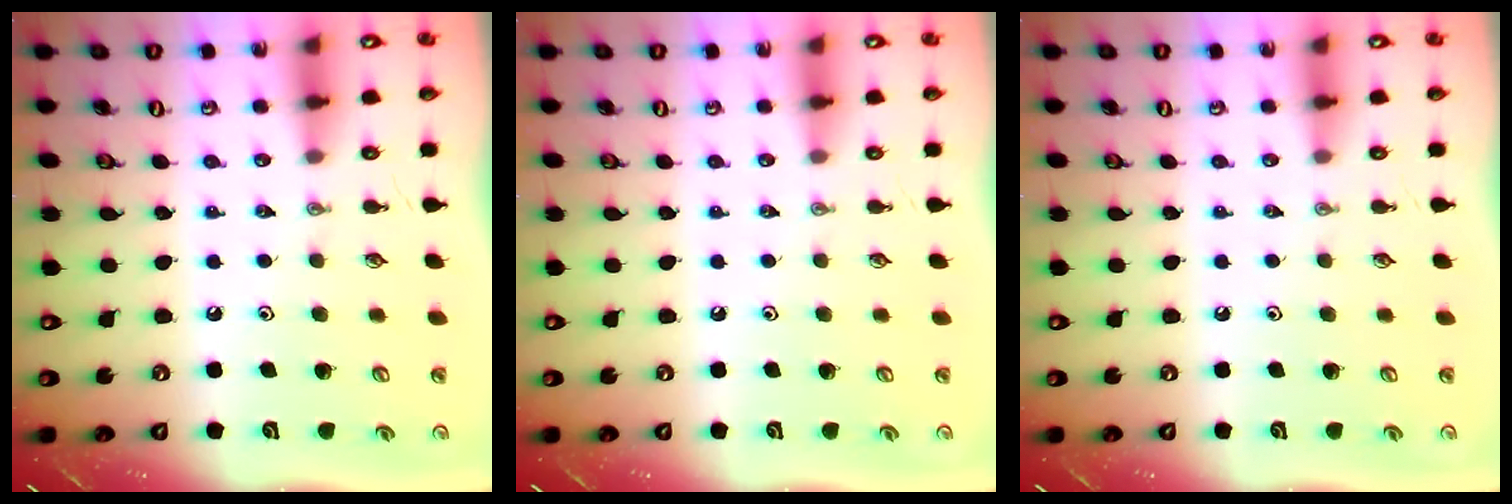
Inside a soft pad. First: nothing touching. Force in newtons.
{"total": 0.0}
{"total": 0.0}